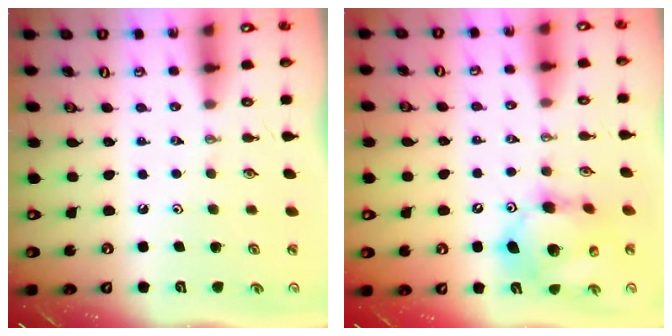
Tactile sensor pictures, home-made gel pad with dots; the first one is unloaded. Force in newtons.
{"total": 14.7, "press": 14.4, "slide": 2.6}